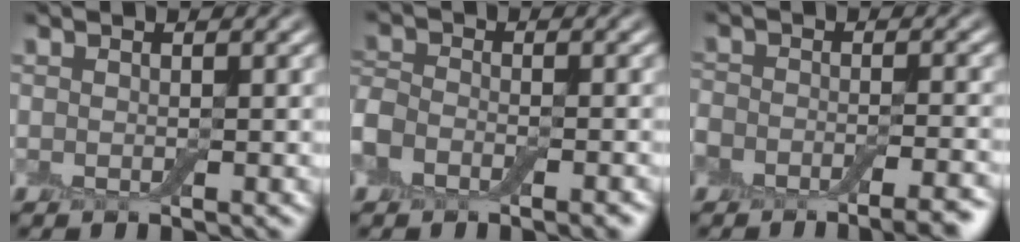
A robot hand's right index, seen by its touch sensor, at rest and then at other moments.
{"total": 4.6, "force": [-2.7, 2.8, 2.5], "torque": [-0.038, 0.005, -0.056]}
{"total": 8.0, "force": [-6.4, 3.3, 3.6], "torque": [-0.040, -0.002, -0.091]}